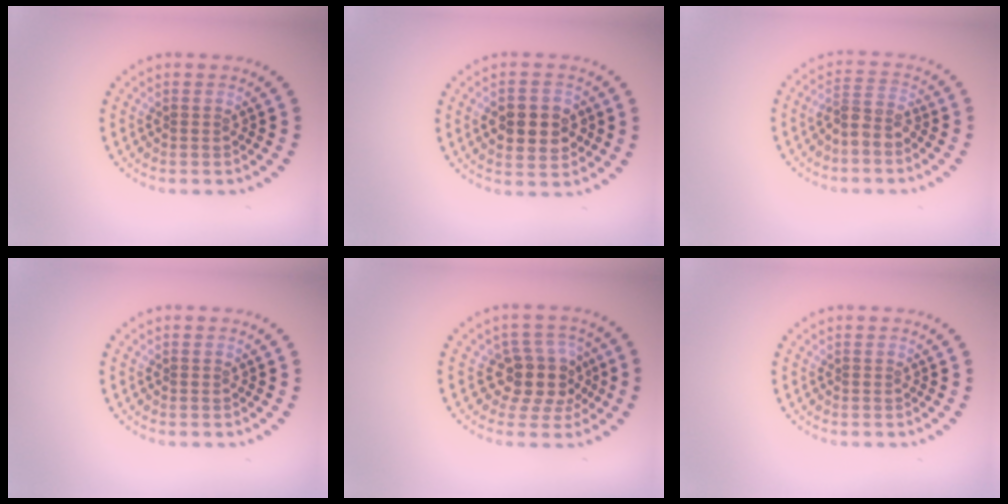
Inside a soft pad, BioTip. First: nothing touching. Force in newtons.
{"total": 4.3, "press": 4.3, "slide": 0.3}
{"total": 2.5, "press": 1.9, "slide": 1.5}
{"total": 0.0}
{"total": 4.1, "press": 3.4, "slide": 2.2}
{"total": 0.0}